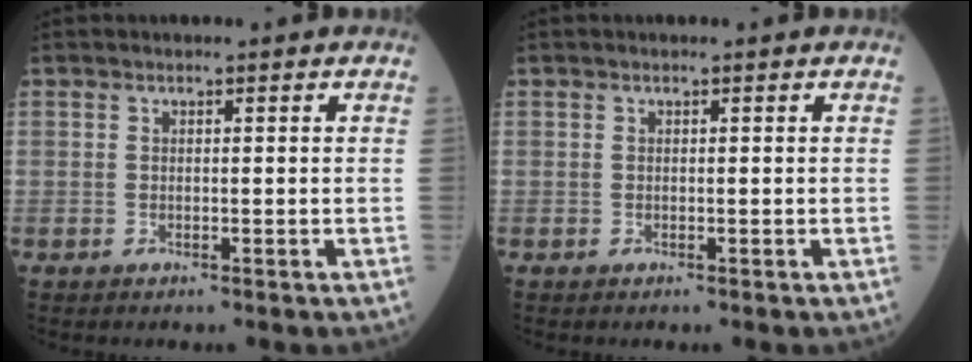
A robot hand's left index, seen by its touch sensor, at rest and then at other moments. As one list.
[{"total": 0.0}]